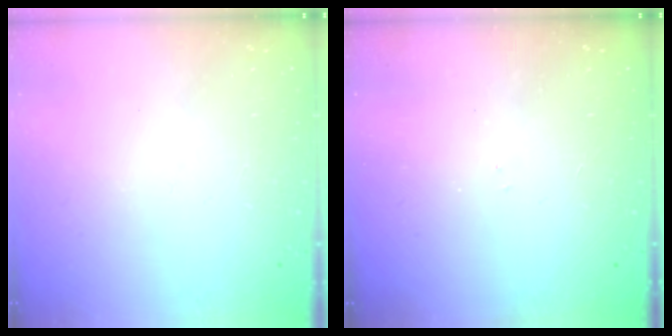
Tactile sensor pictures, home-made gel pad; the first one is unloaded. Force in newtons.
{"total": 3.1, "press": 3.0, "slide": 0.6}